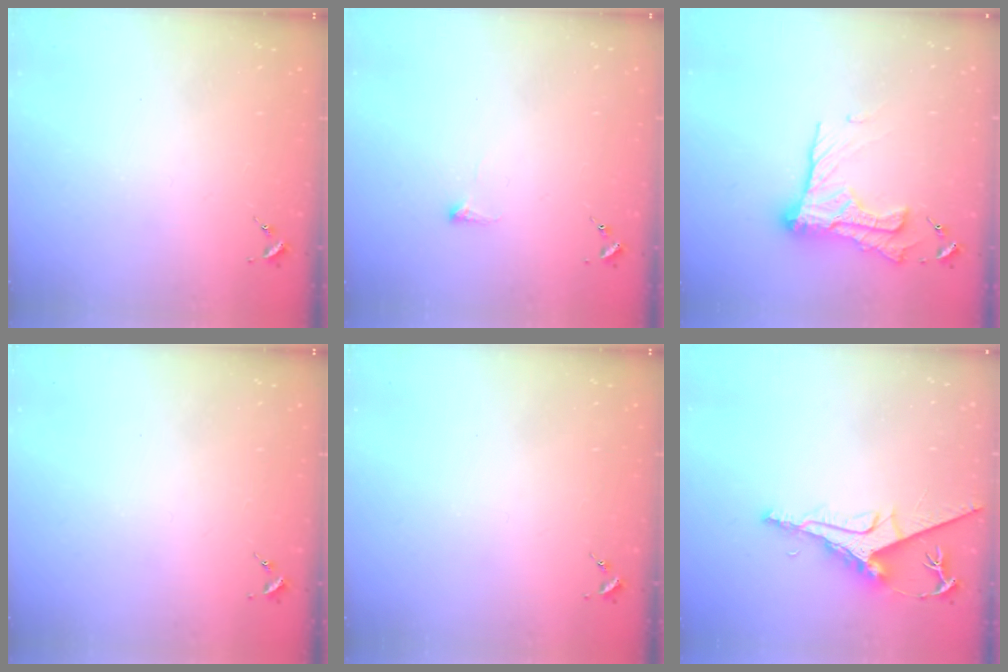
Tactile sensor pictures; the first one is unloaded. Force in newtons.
{"total": 3.9, "press": 3.8, "slide": 1.0}
{"total": 16.9, "press": 16.9, "slide": 1.4}
{"total": 0.0}
{"total": 0.0}
{"total": 9.4, "press": 9.4, "slide": 0.9}